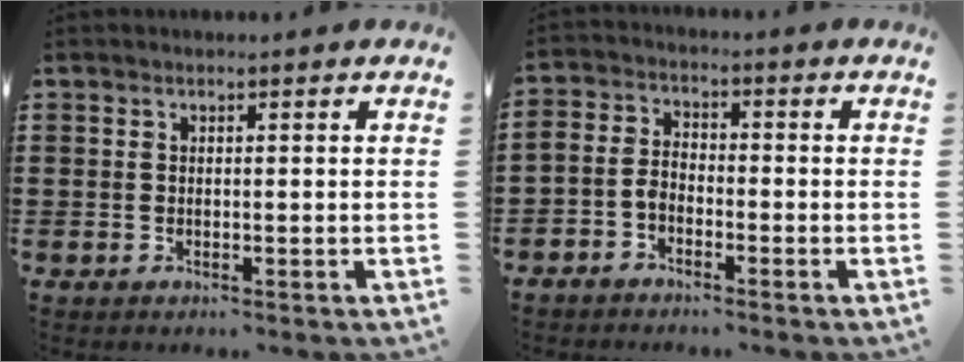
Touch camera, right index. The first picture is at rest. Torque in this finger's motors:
{"motor_torque": [-0.01, 0.29, 0.36, 0.09]}